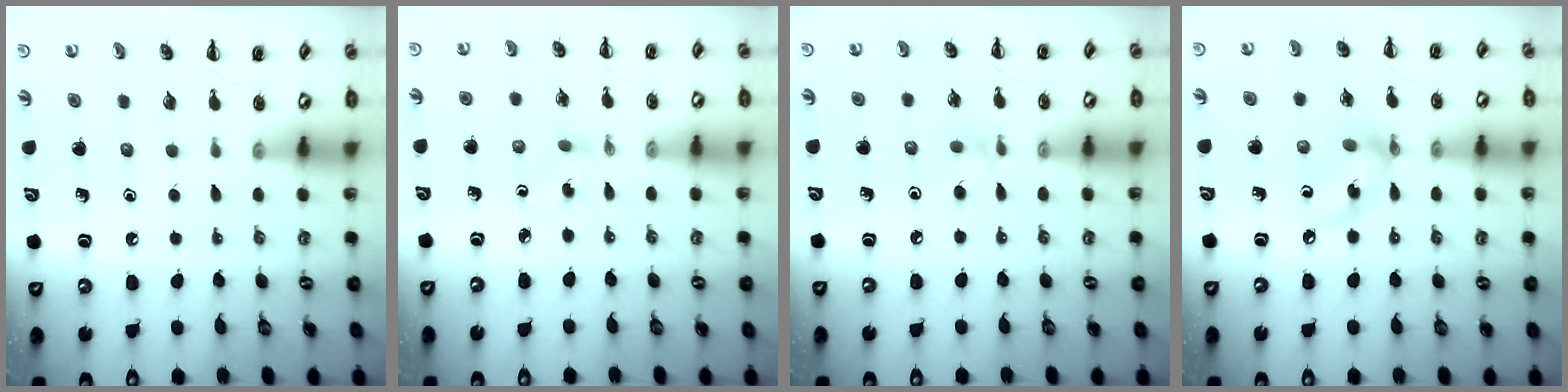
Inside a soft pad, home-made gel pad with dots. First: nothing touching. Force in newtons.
{"total": 1.7, "press": 1.5, "slide": 0.9}
{"total": 4.7, "press": 4.5, "slide": 1.5}
{"total": 9.4, "press": 9.3, "slide": 1.4}